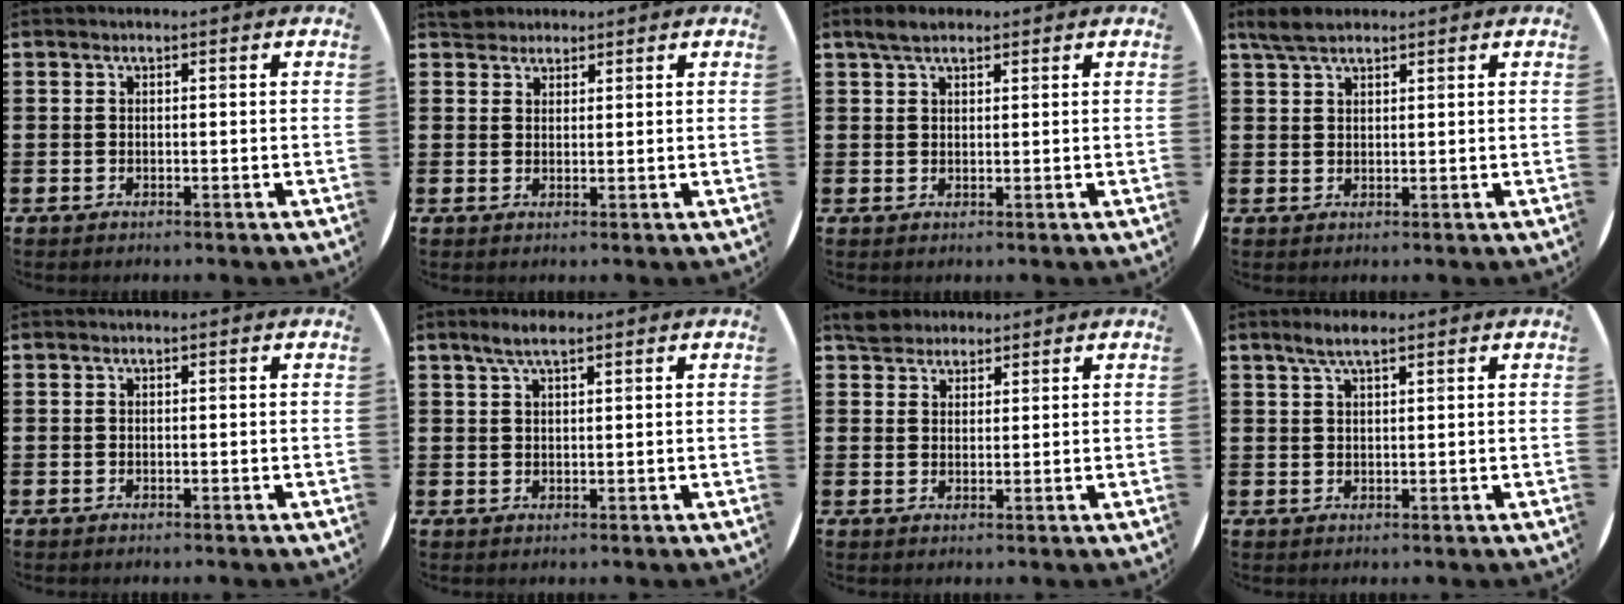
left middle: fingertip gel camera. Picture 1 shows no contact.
{"total": 2.6, "force": [2.4, 1.0, 0.1], "torque": [0.000, 0.000, 0.046]}
{"total": 2.8, "force": [2.1, 1.1, 1.4], "torque": [-0.025, 0.004, 0.038]}
{"total": 3.2, "force": [2.5, 1.1, 1.6], "torque": [-0.038, 0.007, 0.047]}
{"total": 0.0}
{"total": 3.0, "force": [2.1, 0.6, 2.0], "torque": [-0.042, 0.005, 0.037]}
{"total": 3.4, "force": [3.1, 1.4, 0.3], "torque": [-0.006, 0.000, 0.060]}
{"total": 3.0, "force": [2.2, 0.6, 2.0], "torque": [-0.043, 0.005, 0.038]}